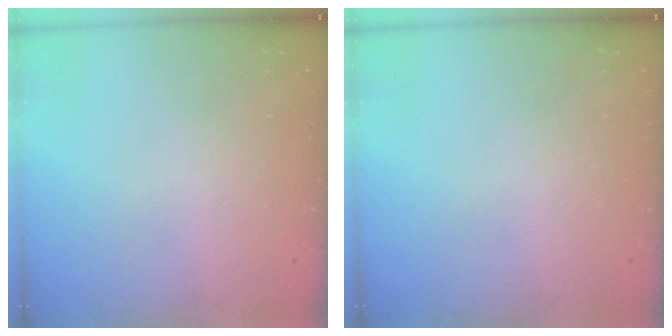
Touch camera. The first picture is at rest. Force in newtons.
{"total": 0.0}